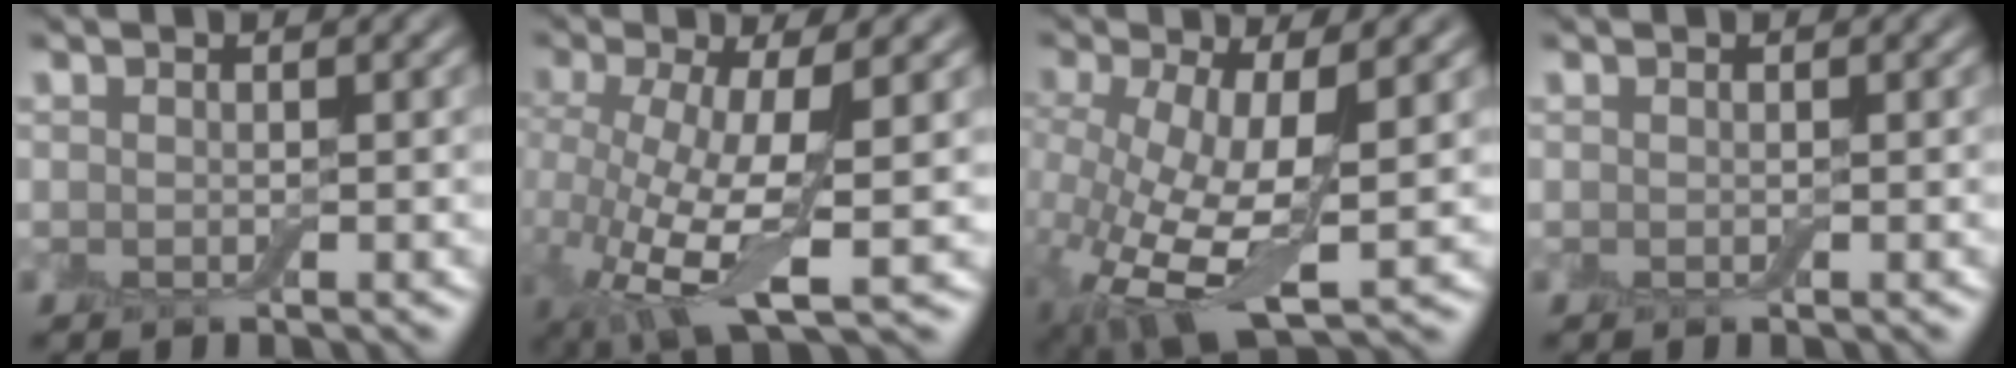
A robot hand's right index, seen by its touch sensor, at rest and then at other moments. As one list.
[{"total": 7.9, "force": [-0.8, 2.5, 7.4], "torque": [-0.151, -0.010, -0.010]}, {"total": 9.0, "force": [-1.1, 3.9, 8.0], "torque": [-0.169, -0.020, -0.010]}, {"total": 0.0}]